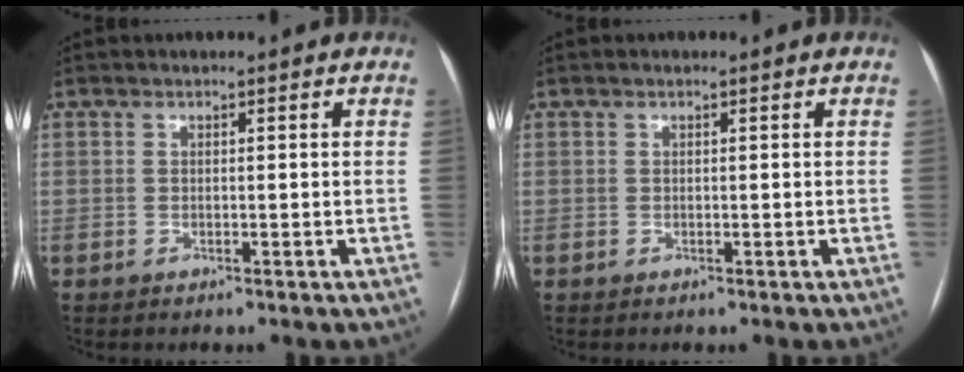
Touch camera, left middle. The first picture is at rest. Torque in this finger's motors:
{"motor_torque": [-0.11, 0.17, 0.05, 0.01]}